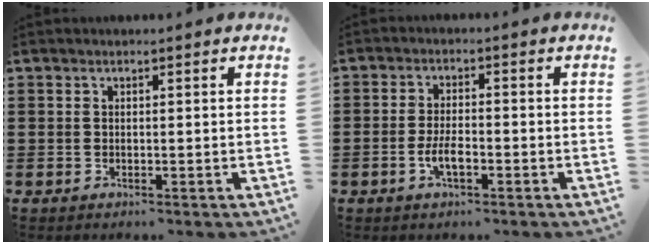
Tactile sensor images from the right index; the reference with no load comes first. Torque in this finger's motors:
{"motor_torque": [0.77, 0.16, 0.46, 0.11]}